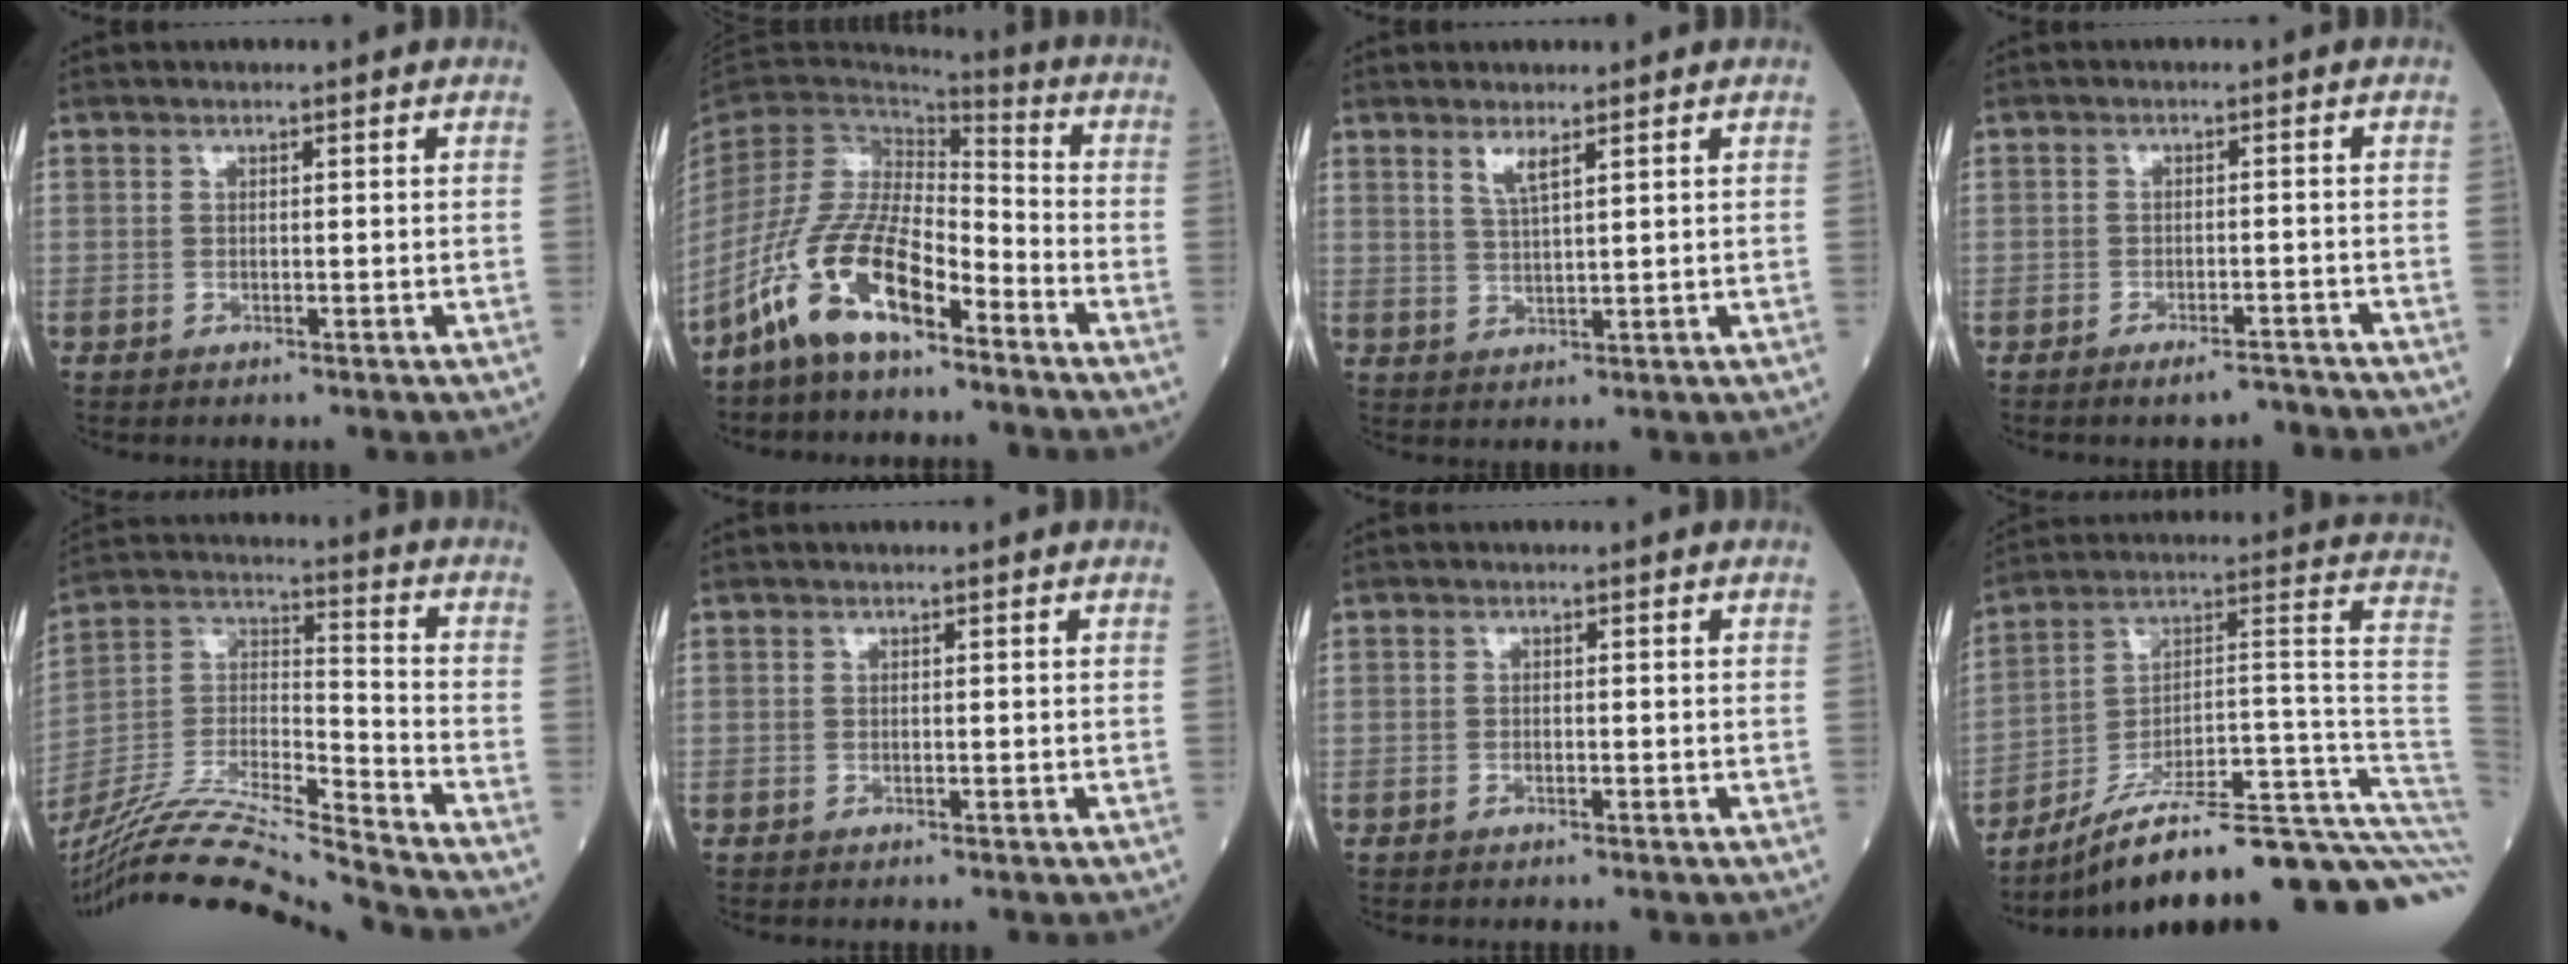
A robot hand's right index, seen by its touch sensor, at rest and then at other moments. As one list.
[{"total": 12.6, "force": [-8.0, 3.9, 8.8], "torque": [-0.191, 0.003, -0.157]}, {"total": 2.8, "force": [1.8, 0.2, 2.1], "torque": [-0.047, -0.005, 0.038]}, {"total": 4.0, "force": [-3.5, 0.8, 1.7], "torque": [-0.019, -0.001, -0.049]}, {"total": 21.2, "force": [-19.5, -1.3, 8.2], "torque": [-0.178, -0.012, -0.350]}, {"total": 0.0}, {"total": 0.7, "force": [-0.4, 0.2, 0.5], "torque": [-0.010, 0.001, -0.005]}, {"total": 29.9, "force": [-23.7, 1.3, 18.3], "torque": [-0.139, 0.021, -0.350]}]